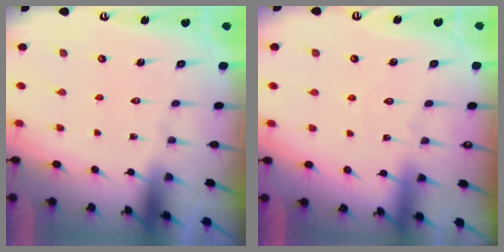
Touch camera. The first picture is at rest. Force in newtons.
{"total": 3.0, "press": 3.0, "slide": 0.3}